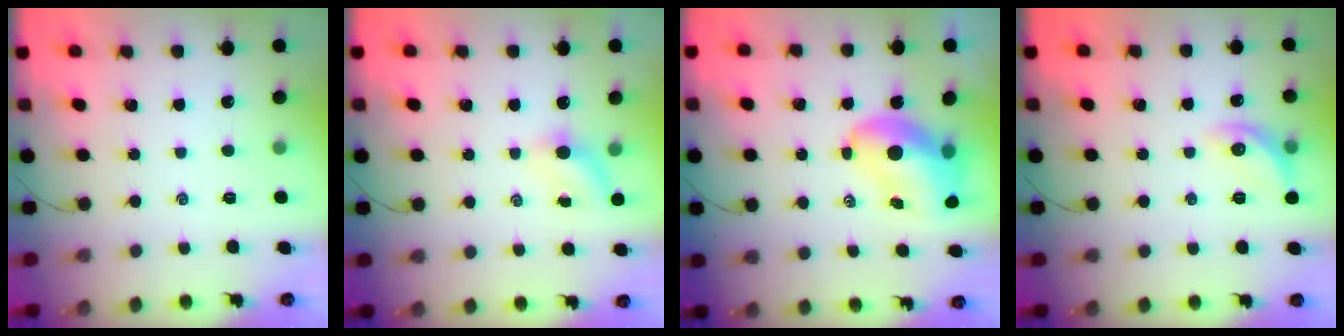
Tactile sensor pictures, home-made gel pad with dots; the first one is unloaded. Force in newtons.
{"total": 5.4, "press": 5.2, "slide": 1.3}
{"total": 9.4, "press": 9.1, "slide": 2.1}
{"total": 9.4, "press": 9.4, "slide": 0.0}